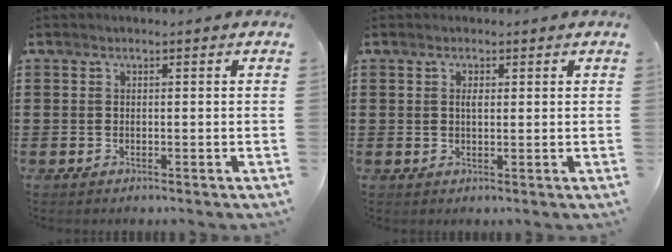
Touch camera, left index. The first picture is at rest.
{"total": 1.3, "force": [0.4, 0.5, 1.1], "torque": [-0.024, 0.004, 0.007]}